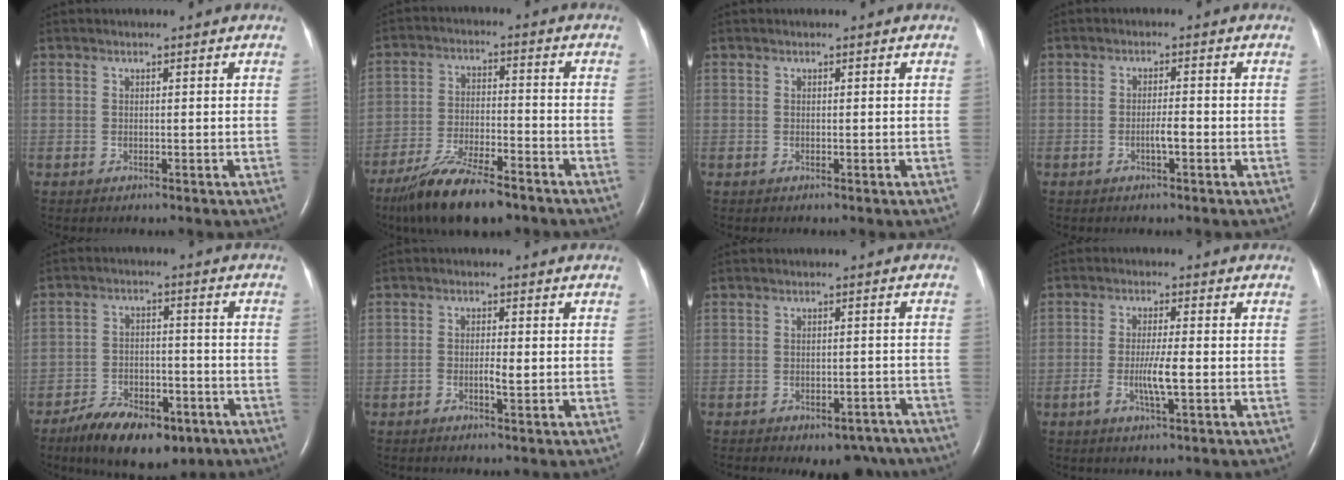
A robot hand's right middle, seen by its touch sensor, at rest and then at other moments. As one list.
[{"total": 12.6, "force": [-9.7, 2.7, 7.6], "torque": [-0.142, -0.023, -0.170]}, {"total": 0.0}, {"total": 2.2, "force": [-0.9, 0.2, 1.9], "torque": [-0.036, 0.001, -0.017]}, {"total": 11.9, "force": [-8.0, 5.2, 7.1], "torque": [-0.114, -0.002, -0.126]}, {"total": 2.1, "force": [-0.6, 0.4, 1.9], "torque": [-0.037, 0.001, -0.011]}, {"total": 11.3, "force": [-9.2, 5.0, 4.1], "torque": [-0.049, 0.012, -0.102]}, {"total": 4.6, "force": [-1.3, 0.1, 4.5], "torque": [-0.088, -0.006, -0.024]}]